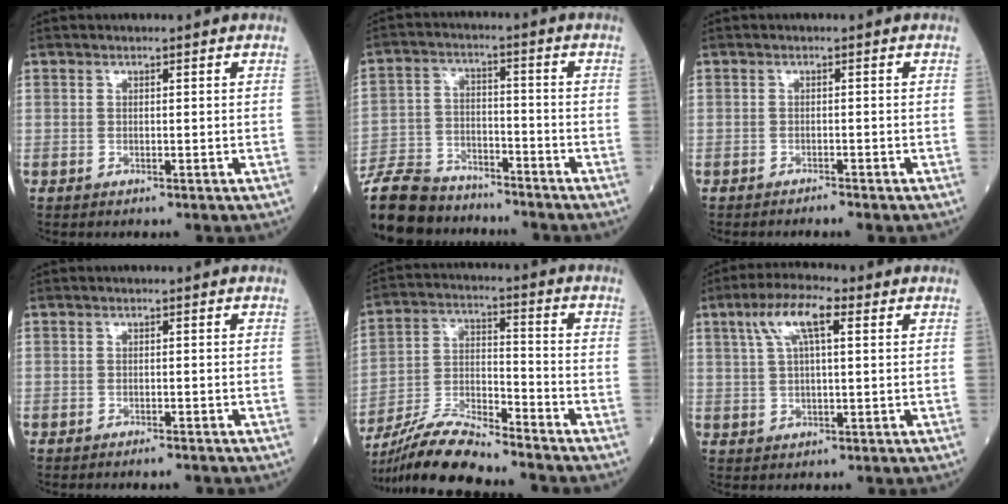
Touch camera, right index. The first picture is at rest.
{"total": 14.0, "force": [-12.5, 5.2, 3.8], "torque": [-0.081, 0.012, -0.218]}
{"total": 1.2, "force": [-1.1, -0.1, 0.4], "torque": [-0.009, 0.001, -0.018]}
{"total": 1.4, "force": [-1.3, 0.0, 0.6], "torque": [-0.011, -0.001, -0.019]}
{"total": 12.1, "force": [-11.3, 0.3, 4.5], "torque": [-0.085, -0.003, -0.213]}
{"total": 7.2, "force": [3.0, 1.7, 6.3], "torque": [-0.129, 0.023, 0.054]}